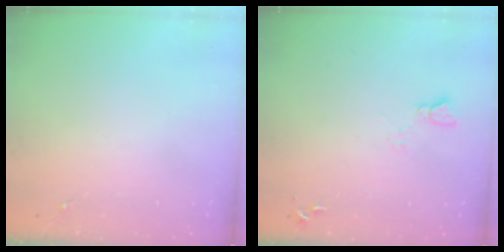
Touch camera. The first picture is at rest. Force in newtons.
{"total": 3.7, "press": 3.7, "slide": 0.4}